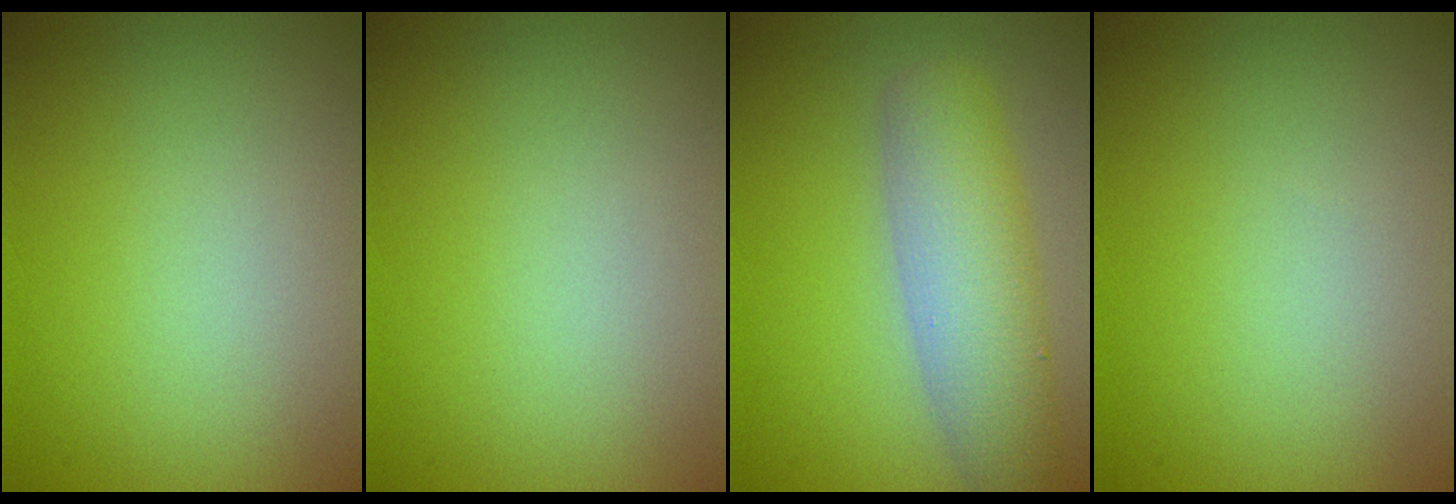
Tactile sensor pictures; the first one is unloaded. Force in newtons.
{"total": 0.0}
{"total": 5.5, "press": 5.5, "slide": 0.3}
{"total": 0.0}